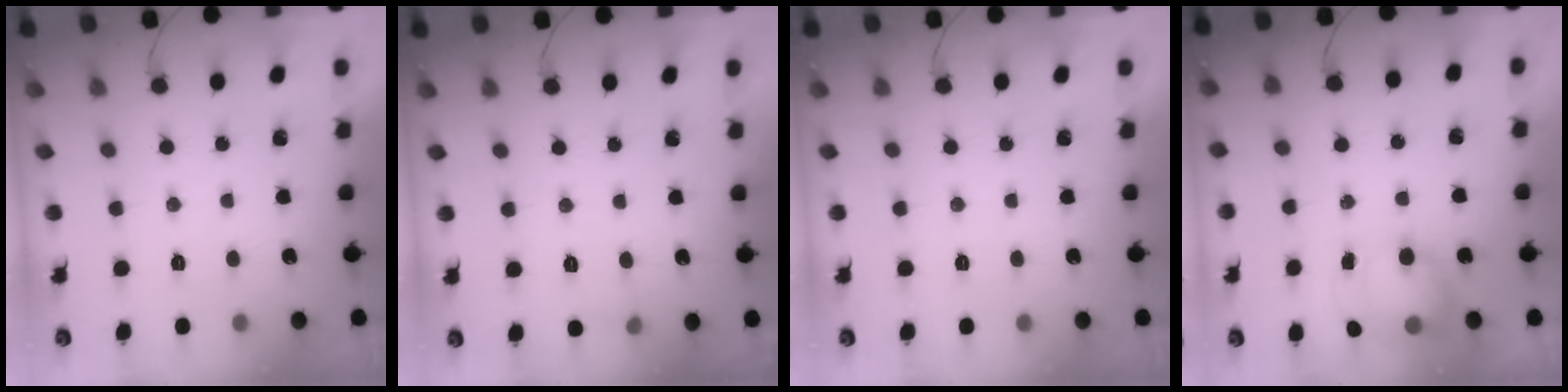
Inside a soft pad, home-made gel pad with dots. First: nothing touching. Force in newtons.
{"total": 4.2, "press": 3.3, "slide": 2.6}
{"total": 0.0}
{"total": 10.6, "press": 8.6, "slide": 6.3}